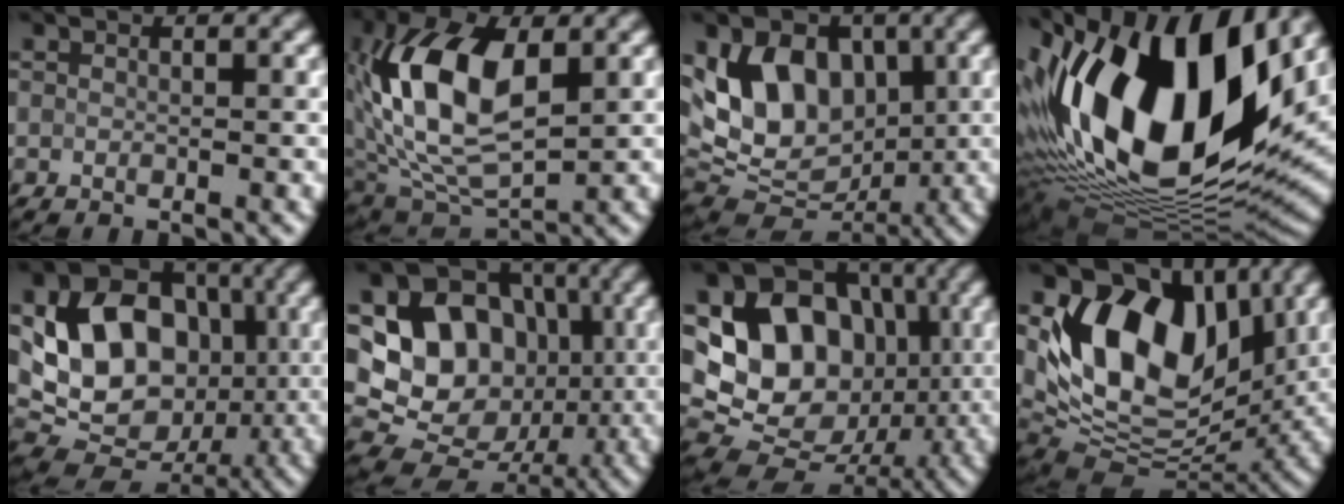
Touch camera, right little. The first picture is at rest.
{"total": 11.3, "force": [1.8, 6.1, 9.3], "torque": [-0.189, 0.015, 0.027]}
{"total": 9.8, "force": [2.0, 7.0, 6.6], "torque": [-0.102, 0.001, 0.032]}
{"total": 18.7, "force": [4.8, 9.8, 15.2], "torque": [-0.292, 0.010, 0.072]}
{"total": 12.9, "force": [0.8, 10.0, 8.2], "torque": [-0.135, 0.004, 0.011]}
{"total": 13.7, "force": [1.0, 11.6, 7.3], "torque": [-0.134, 0.011, -0.001]}
{"total": 15.0, "force": [1.5, 12.1, 8.7], "torque": [-0.154, 0.016, 0.016]}
{"total": 11.4, "force": [3.1, 7.5, 8.0], "torque": [-0.131, -0.005, 0.056]}